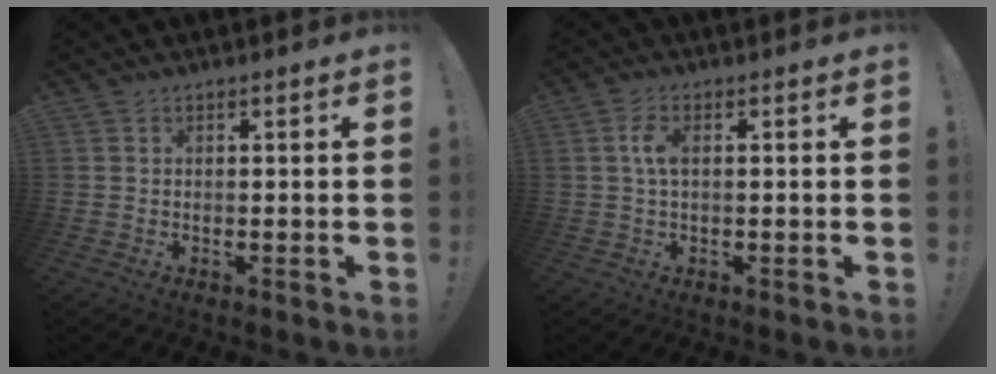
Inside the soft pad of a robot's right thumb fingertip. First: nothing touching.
{"total": 4.6, "force": [0.6, 2.1, 4.0], "torque": [-0.076, 0.002, 0.007]}